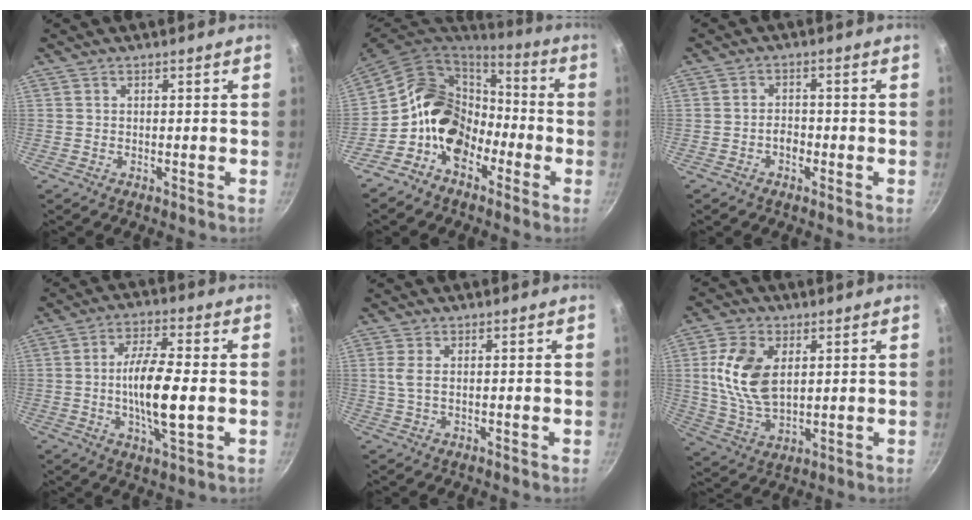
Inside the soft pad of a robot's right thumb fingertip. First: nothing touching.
{"total": 17.0, "force": [-5.7, 13.0, 9.3], "torque": [-0.125, 0.075, -0.116]}
{"total": 2.2, "force": [-1.2, 1.4, 1.2], "torque": [-0.009, 0.017, -0.020]}
{"total": 11.9, "force": [-1.0, 3.6, 11.2], "torque": [-0.211, 0.008, -0.023]}
{"total": 2.1, "force": [0.4, 0.6, 2.0], "torque": [-0.049, 0.000, 0.009]}
{"total": 12.8, "force": [2.8, 7.6, 9.8], "torque": [-0.185, -0.016, 0.060]}